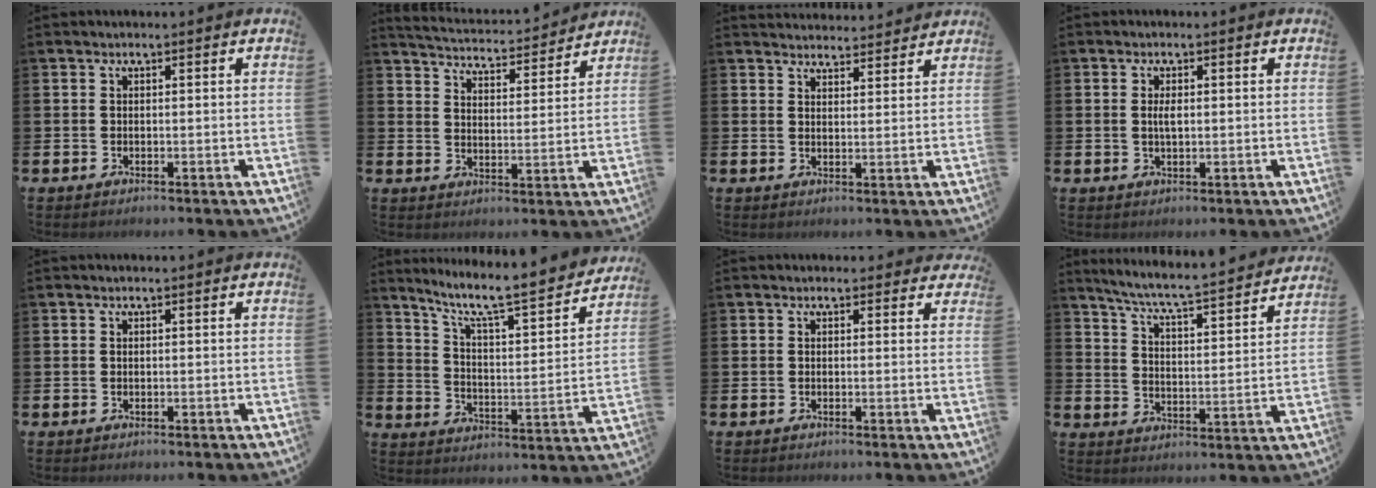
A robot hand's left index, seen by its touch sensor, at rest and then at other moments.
{"total": 4.5, "force": [4.5, 0.5, 0.2], "torque": [-0.023, -0.039, 0.075]}
{"total": 3.5, "force": [3.4, 0.6, -0.3], "torque": [-0.002, -0.020, 0.063]}
{"total": 2.0, "force": [0.3, 0.8, 1.8], "torque": [-0.031, 0.003, 0.001]}
{"total": 0.0}
{"total": 7.9, "force": [7.0, 0.8, 3.5], "torque": [-0.094, -0.057, 0.112]}
{"total": 1.1, "force": [0.8, 0.7, 0.1], "torque": [0.009, 0.006, 0.011]}
{"total": 6.5, "force": [6.2, 0.0, 2.1], "torque": [-0.068, -0.053, 0.101]}